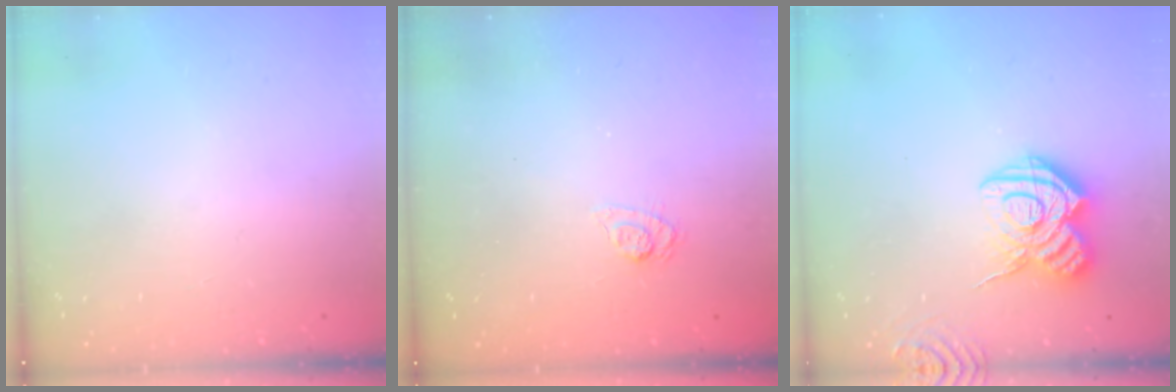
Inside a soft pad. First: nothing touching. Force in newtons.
{"total": 4.5, "press": 4.2, "slide": 1.7}
{"total": 14.5, "press": 14.4, "slide": 1.4}